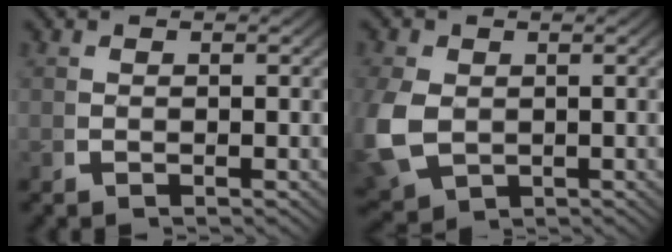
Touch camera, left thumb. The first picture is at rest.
{"total": 7.1, "force": [-1.0, 5.8, 4.0], "torque": [-0.128, -0.047, 0.012]}